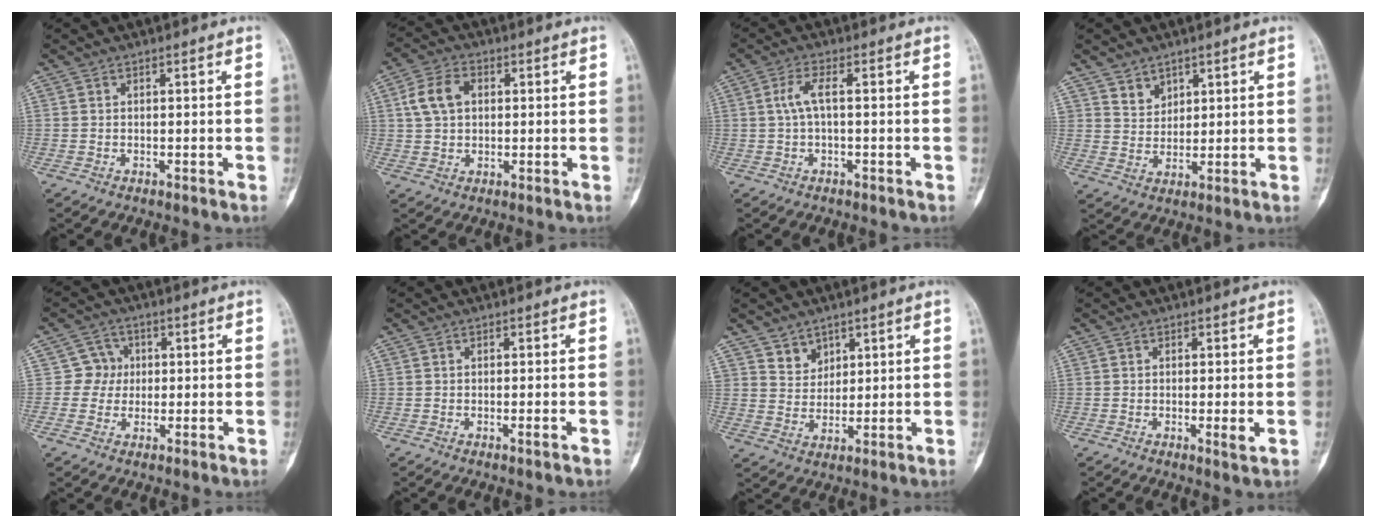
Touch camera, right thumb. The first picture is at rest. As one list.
[{"total": 7.2, "force": [1.6, 5.0, 4.9], "torque": [-0.092, 0.014, 0.027]}, {"total": 3.5, "force": [0.1, 0.9, 3.4], "torque": [-0.080, 0.011, -0.001]}, {"total": 4.1, "force": [2.9, 2.8, 0.8], "torque": [0.009, -0.024, 0.059]}, {"total": 4.4, "force": [0.3, 4.3, 0.5], "torque": [0.027, 0.010, -0.002]}, {"total": 1.1, "force": [-0.4, 0.0, 1.0], "torque": [-0.016, 0.000, -0.004]}, {"total": 4.7, "force": [3.3, 3.3, 0.6], "torque": [0.017, -0.027, 0.066]}, {"total": 2.4, "force": [-0.3, 0.2, 2.3], "torque": [-0.040, -0.009, -0.006]}]